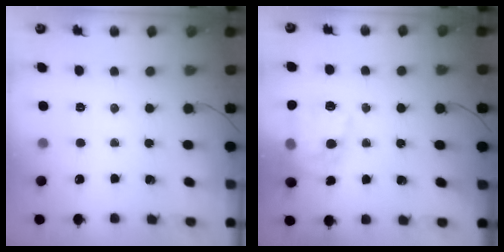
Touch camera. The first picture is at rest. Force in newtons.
{"total": 17.5, "press": 17.4, "slide": 1.3}